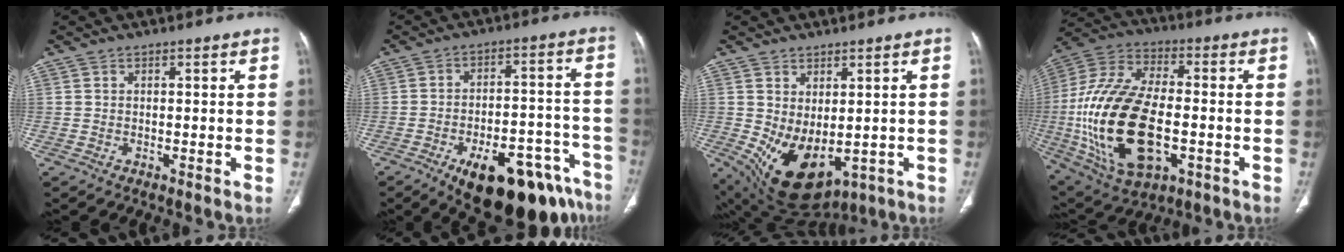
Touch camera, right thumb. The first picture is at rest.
{"total": 21.8, "force": [-13.3, 9.0, 14.7], "torque": [-0.127, 0.081, -0.182]}
{"total": 12.3, "force": [-1.8, 7.2, 9.9], "torque": [-0.159, -0.011, 0.008]}
{"total": 25.8, "force": [-4.4, 13.7, 21.4], "torque": [-0.441, 0.008, -0.062]}